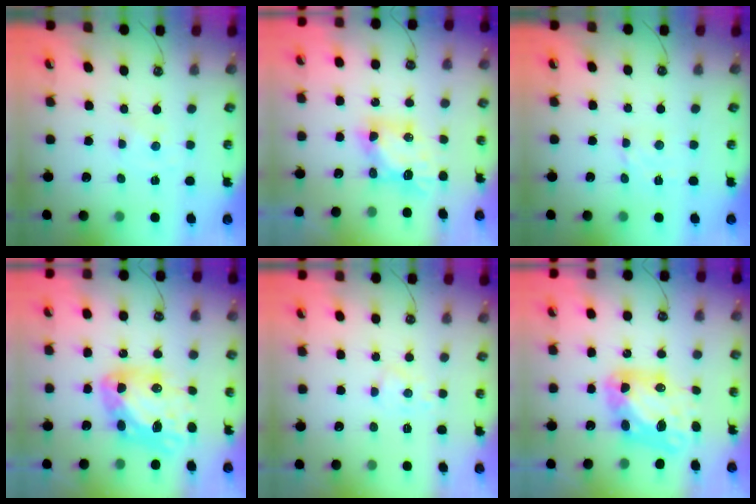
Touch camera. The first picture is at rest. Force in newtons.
{"total": 7.0, "press": 7.0, "slide": 0.3}
{"total": 2.6, "press": 2.6, "slide": 0.4}
{"total": 16.0, "press": 15.9, "slide": 1.4}
{"total": 4.8, "press": 4.7, "slide": 1.2}
{"total": 12.1, "press": 12.0, "slide": 1.3}